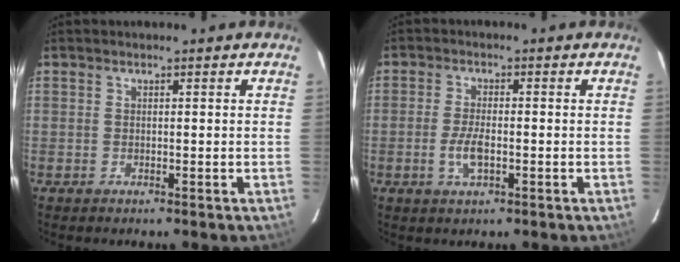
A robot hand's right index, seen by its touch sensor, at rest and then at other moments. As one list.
[{"total": 4.5, "force": [-1.4, 1.8, 3.9], "torque": [-0.082, -0.004, -0.025]}]